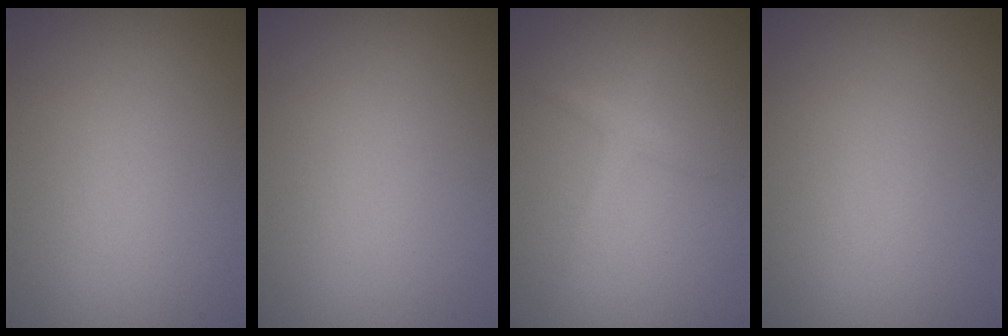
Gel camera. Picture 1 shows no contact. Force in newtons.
{"total": 0.0}
{"total": 1.3, "press": 1.3, "slide": 0.0}
{"total": 0.0}